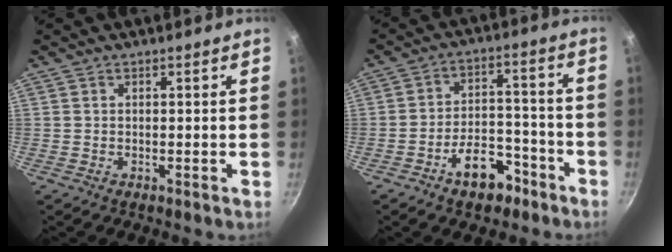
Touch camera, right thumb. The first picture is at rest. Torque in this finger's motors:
{"motor_torque": [1.05, 0.56, 0.87, -1.03, 0.25]}